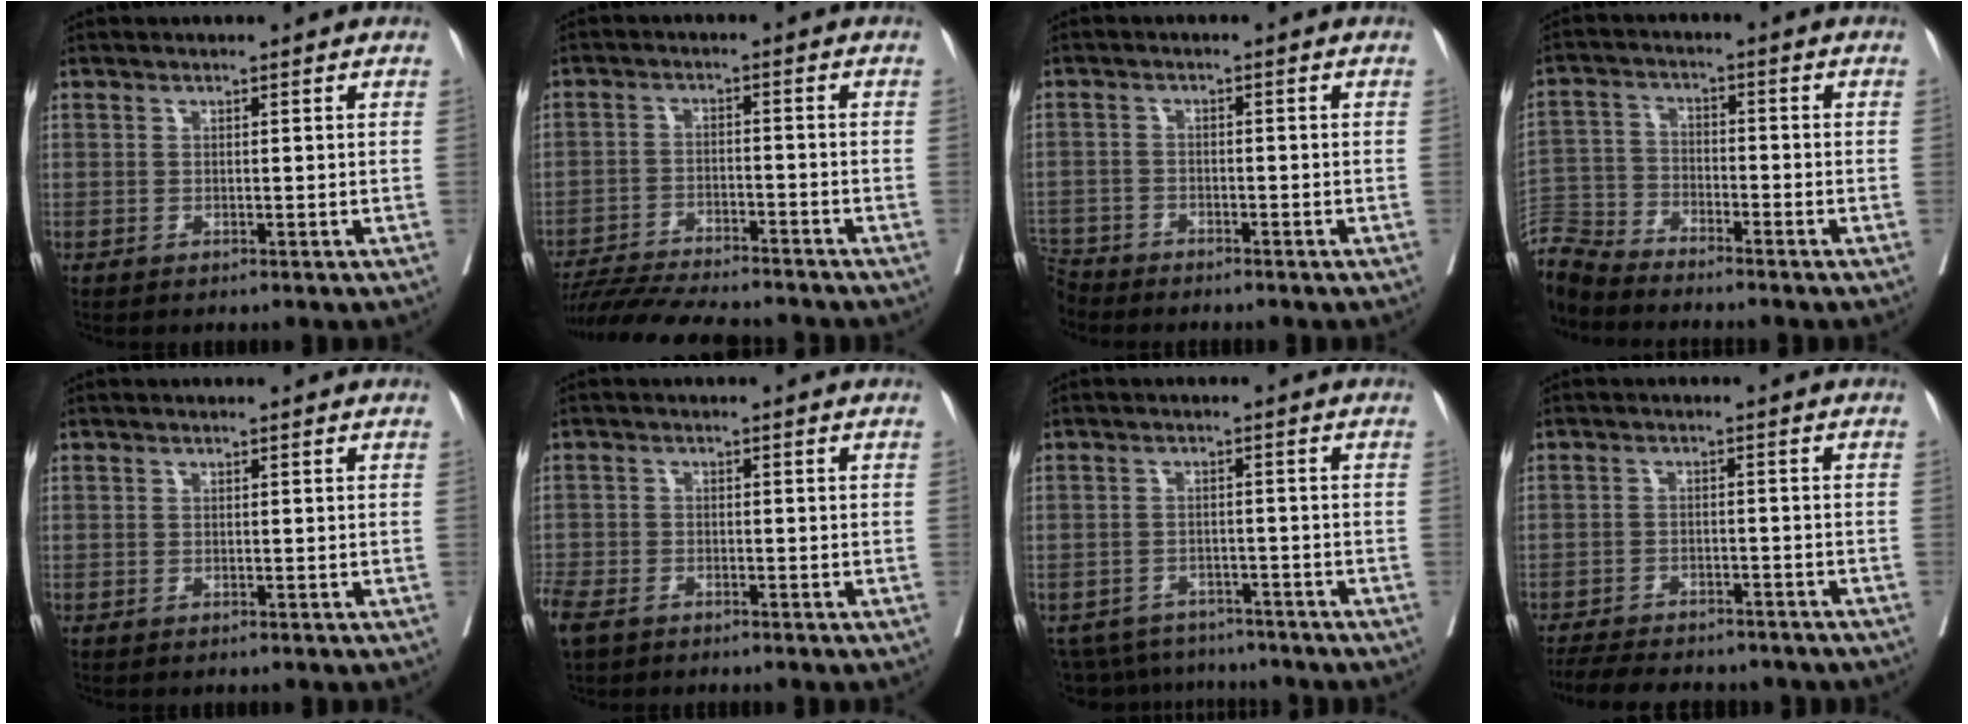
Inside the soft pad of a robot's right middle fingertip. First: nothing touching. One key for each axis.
{"total": 14.1, "fx": -12.9, "fy": 1.6, "fz": 5.5, "tx": -0.091, "ty": -0.011, "tz": -0.199}
{"total": 4.7, "fx": -4.6, "fy": 1.0, "fz": -0.3, "tx": 0.008, "ty": -0.010, "tz": -0.089}
{"total": 8.1, "fx": -8.1, "fy": 0.4, "fz": 1.0, "tx": -0.022, "ty": 0.000, "tz": -0.159}
{"total": 0.0}
{"total": 7.0, "fx": -4.8, "fy": 3.6, "fz": 3.6, "tx": -0.094, "ty": -0.011, "tz": -0.087}
{"total": 8.6, "fx": -8.0, "fy": 3.1, "fz": 0.7, "tx": -0.009, "ty": 0.006, "tz": -0.107}
{"total": 15.7, "fx": -13.5, "fy": 4.8, "fz": 6.4, "tx": -0.138, "ty": -0.010, "tz": -0.177}